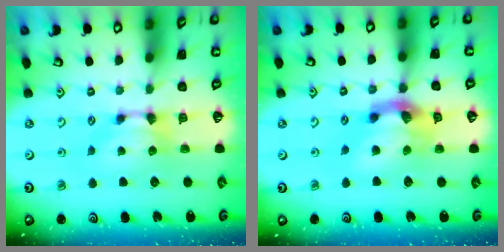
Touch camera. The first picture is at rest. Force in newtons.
{"total": 5.5, "press": 4.9, "slide": 2.4}